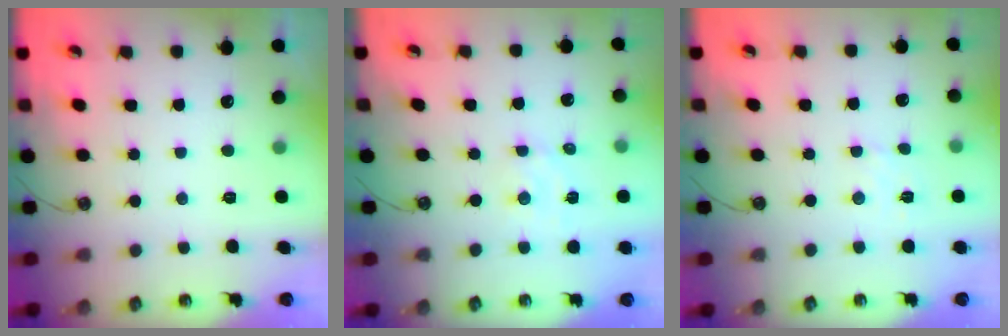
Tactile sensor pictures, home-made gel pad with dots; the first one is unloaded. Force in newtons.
{"total": 2.6, "press": 2.6, "slide": 0.6}
{"total": 2.8, "press": 2.8, "slide": 0.5}